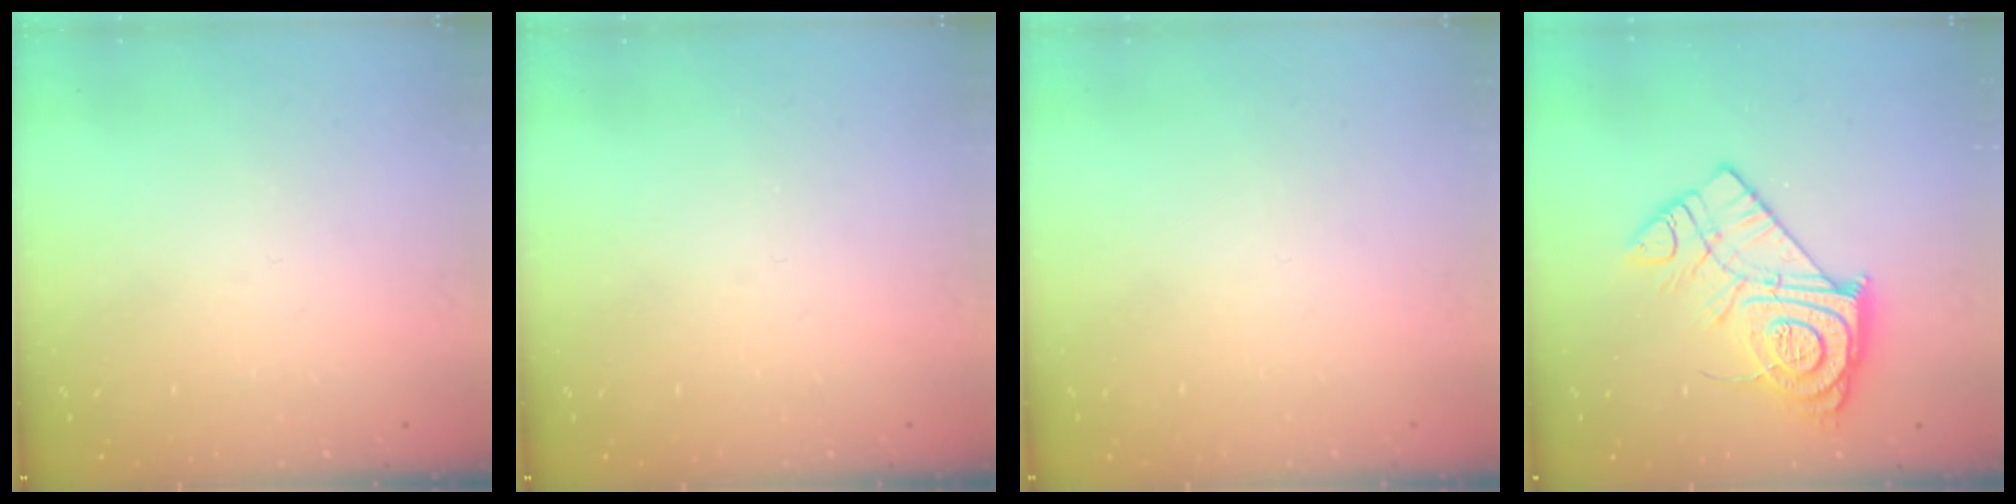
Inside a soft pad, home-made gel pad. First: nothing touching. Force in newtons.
{"total": 0.0}
{"total": 1.5, "press": 1.5, "slide": 0.1}
{"total": 16.1, "press": 16.1, "slide": 1.1}